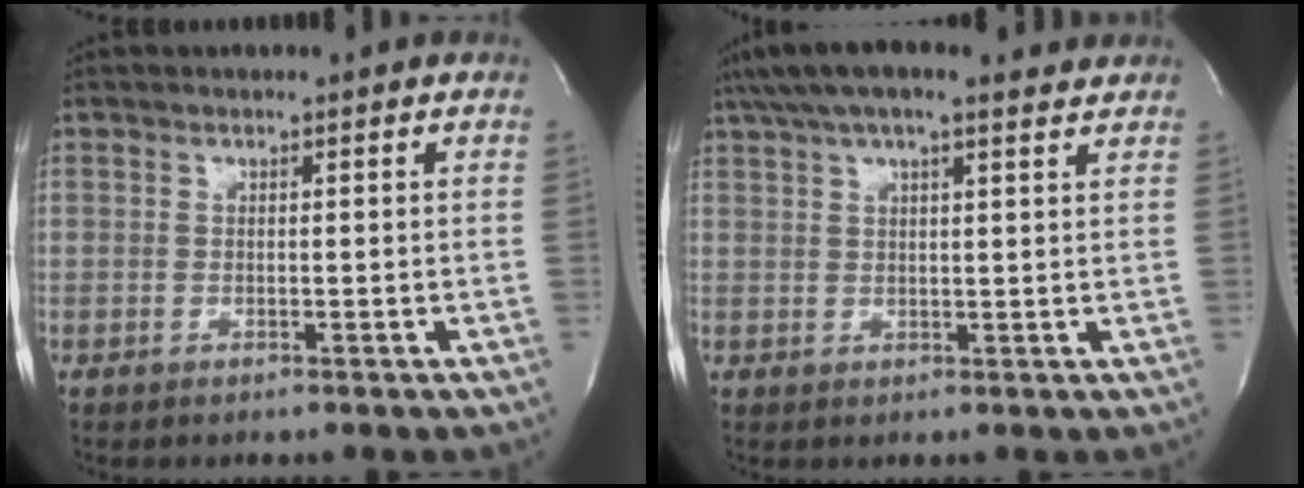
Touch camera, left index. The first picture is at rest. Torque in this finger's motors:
{"motor_torque": [-0.06, -0.51, 0.53, 0.14]}